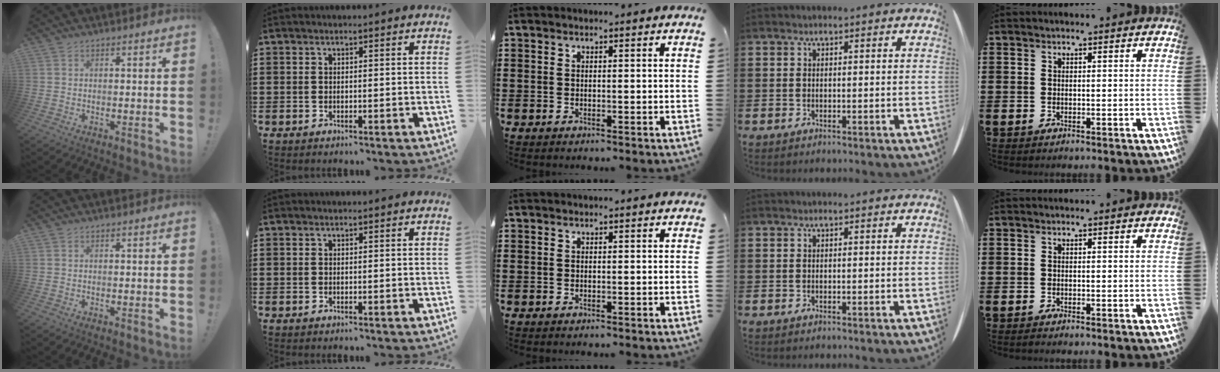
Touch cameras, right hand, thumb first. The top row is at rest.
{}